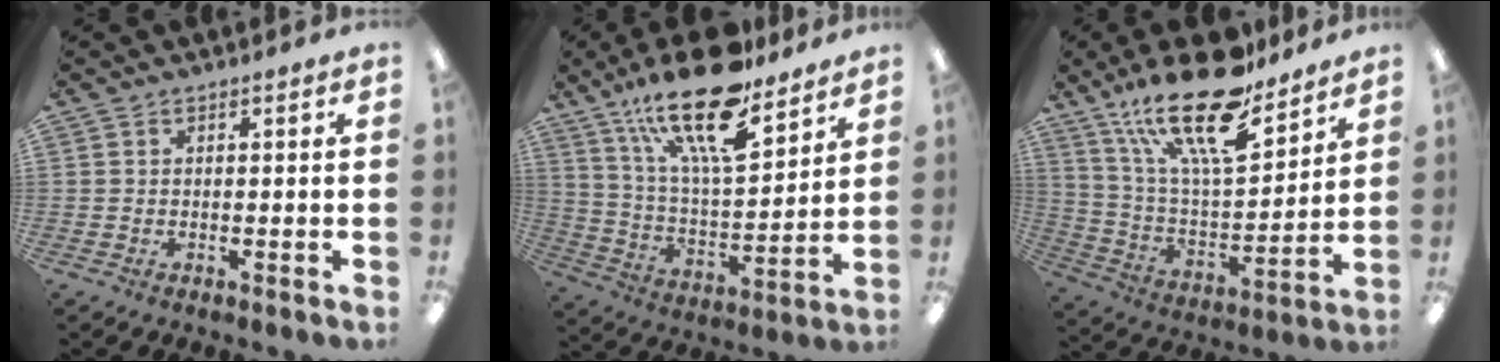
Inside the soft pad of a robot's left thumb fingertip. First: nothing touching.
{"total": 22.8, "force": [15.7, 7.4, 14.9], "torque": [-0.254, -0.093, 0.266]}
{"total": 23.7, "force": [16.9, 7.6, 14.7], "torque": [-0.255, -0.102, 0.290]}